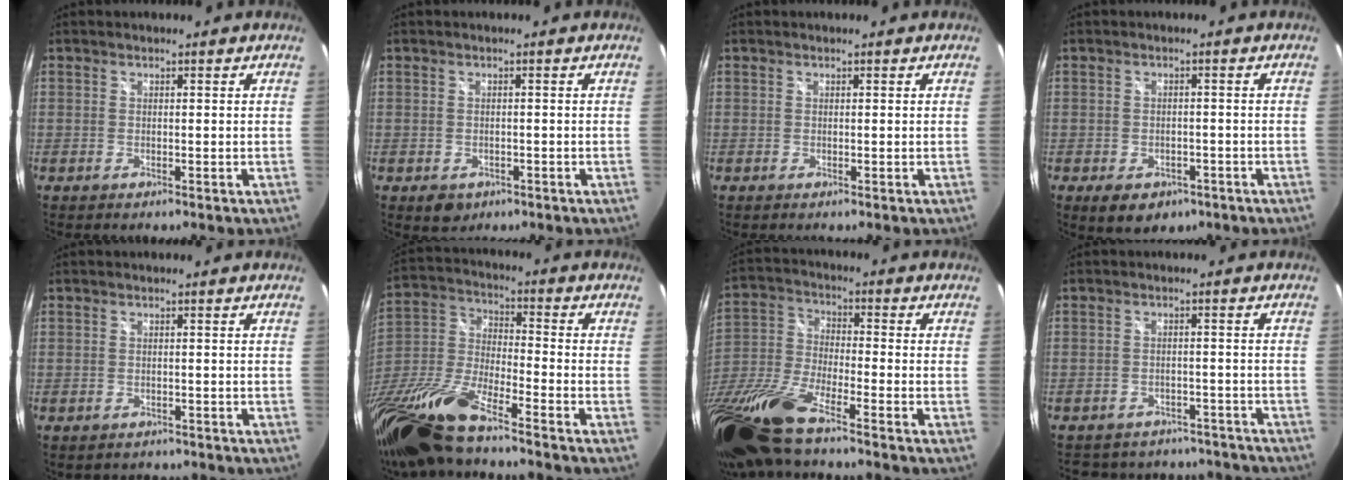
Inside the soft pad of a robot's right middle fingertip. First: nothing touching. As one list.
[{"total": 3.3, "force": [-1.6, 2.4, 1.5], "torque": [-0.029, -0.007, -0.017]}, {"total": 0.0}, {"total": 6.8, "force": [-3.9, 4.4, 3.4], "torque": [-0.067, -0.010, -0.048]}, {"total": 2.4, "force": [-1.9, 1.4, 0.5], "torque": [-0.016, -0.008, -0.025]}, {"total": 19.8, "force": [-15.0, 3.1, 12.6], "torque": [-0.267, -0.039, -0.300]}, {"total": 18.9, "force": [-13.7, 3.4, 12.5], "torque": [-0.269, -0.045, -0.277]}, {"total": 16.3, "force": [-14.0, 7.1, 4.5], "torque": [-0.098, 0.027, -0.167]}]